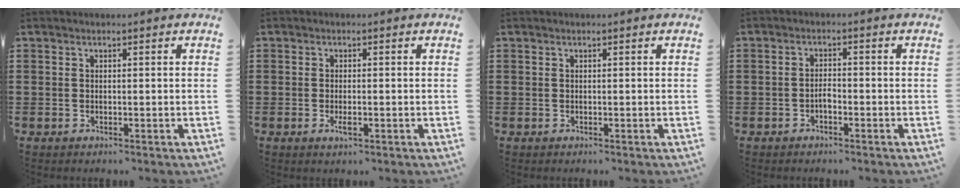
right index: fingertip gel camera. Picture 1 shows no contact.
{"total": 1.8, "force": [-0.5, 0.5, 1.6], "torque": [-0.037, -0.004, -0.012]}
{"total": 0.0}
{"total": 1.8, "force": [-0.9, 0.9, 1.2], "torque": [-0.025, 0.003, -0.018]}